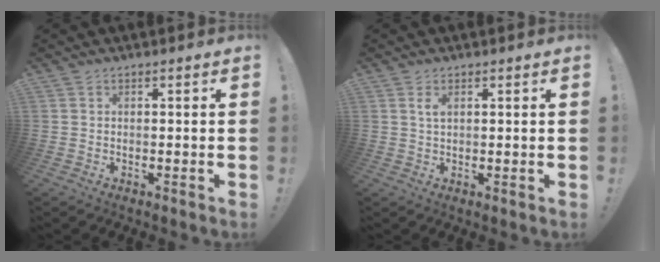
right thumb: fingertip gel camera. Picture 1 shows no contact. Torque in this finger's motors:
{"motor_torque": [-0.02, 0.21, 0.13, 0.10, -0.03]}